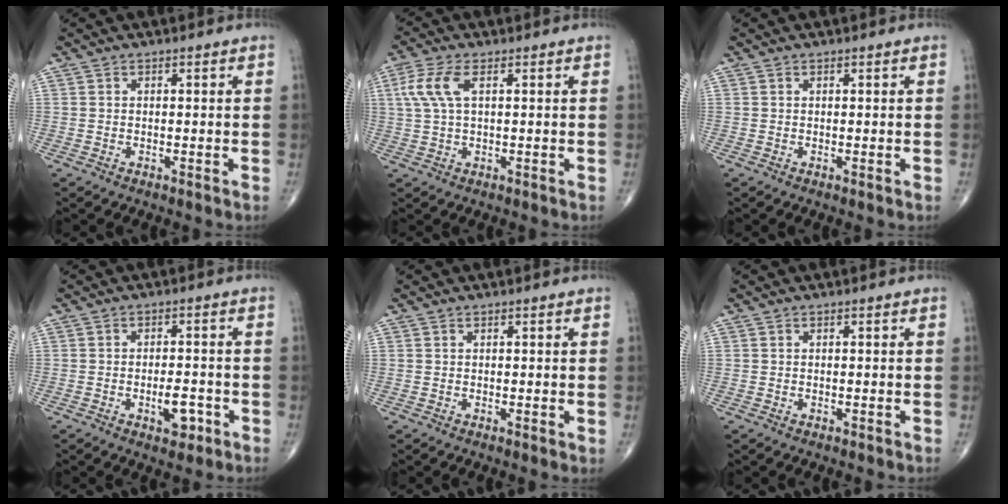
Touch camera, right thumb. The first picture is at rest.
{"total": 6.2, "force": [1.8, 2.6, 5.4], "torque": [-0.142, 0.014, 0.038]}
{"total": 0.0}
{"total": 4.7, "force": [-1.9, 2.3, 3.7], "torque": [-0.042, 0.008, -0.026]}
{"total": 0.7, "force": [0.3, 0.2, 0.6], "torque": [-0.011, -0.002, 0.003]}
{"total": 0.0}